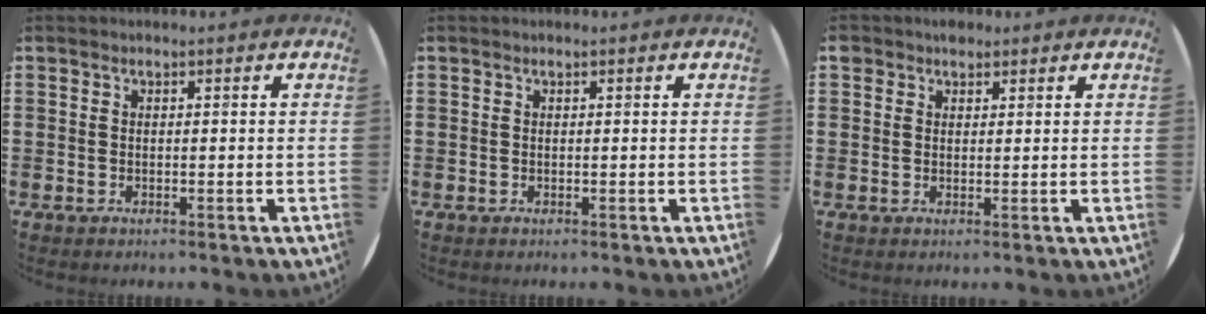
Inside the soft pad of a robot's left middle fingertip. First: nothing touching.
{"total": 0.0}
{"total": 1.9, "force": [1.5, 1.2, 0.2], "torque": [0.011, 0.001, 0.026]}